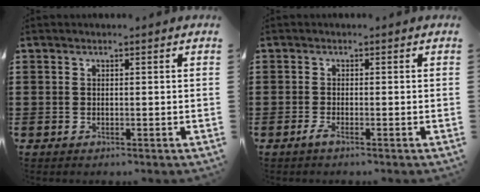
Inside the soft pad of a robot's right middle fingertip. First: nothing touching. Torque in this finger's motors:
{"motor_torque": [0.43, -0.14, 0.01, 0.04]}